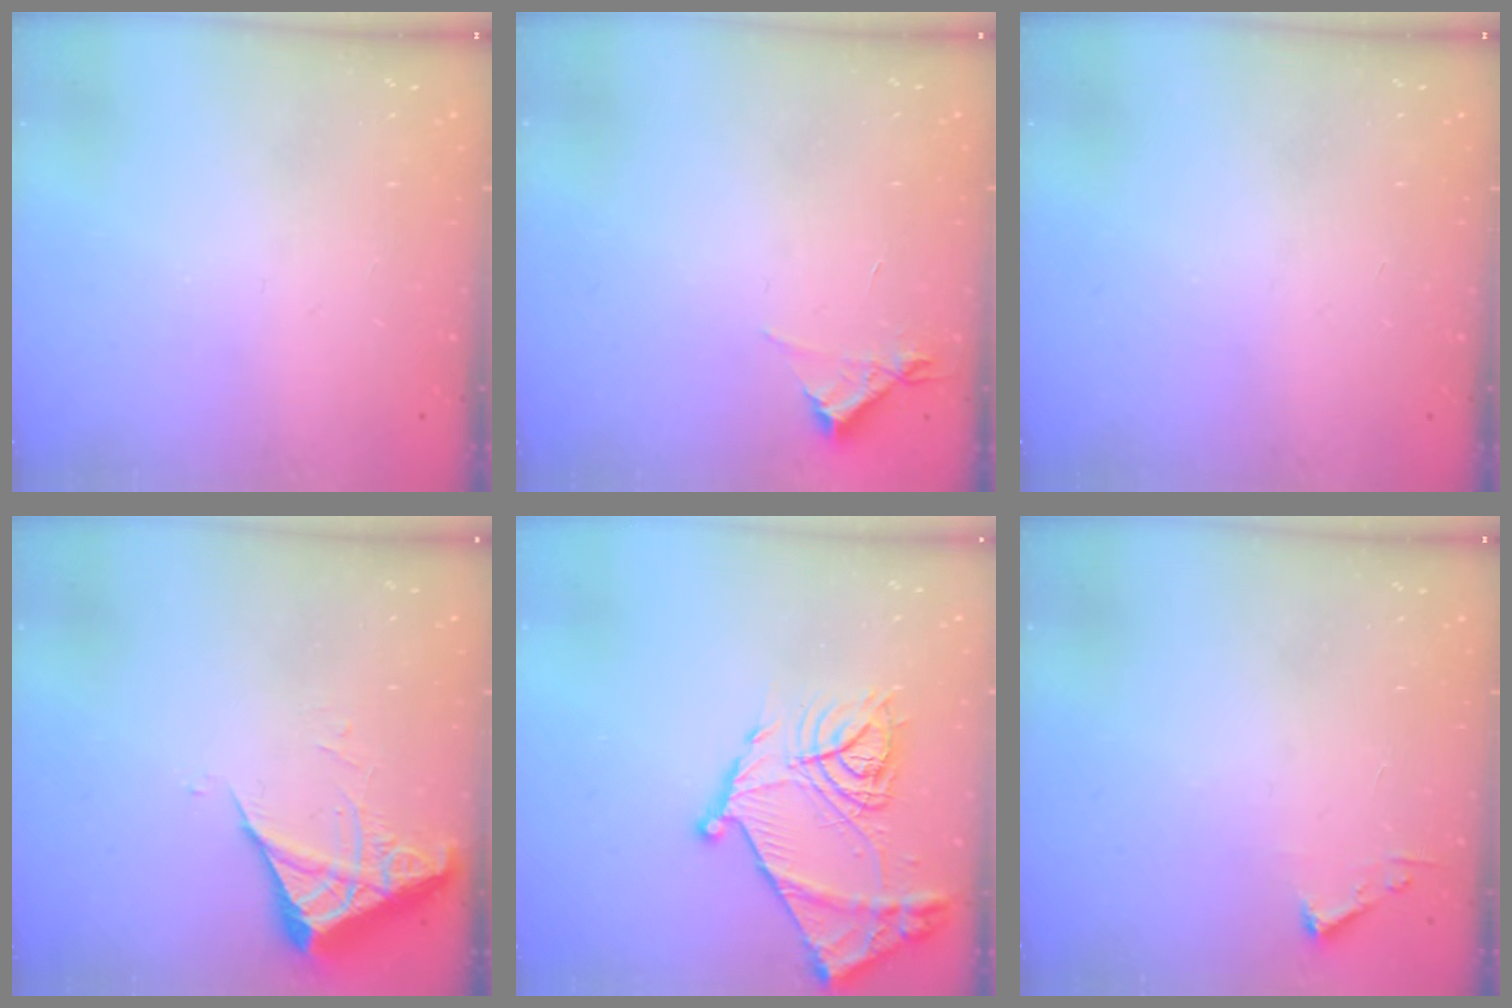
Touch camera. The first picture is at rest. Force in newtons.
{"total": 5.0, "press": 4.9, "slide": 0.7}
{"total": 0.0}
{"total": 5.4, "press": 5.3, "slide": 0.6}
{"total": 20.4, "press": 20.3, "slide": 2.0}
{"total": 2.4, "press": 2.4, "slide": 0.3}